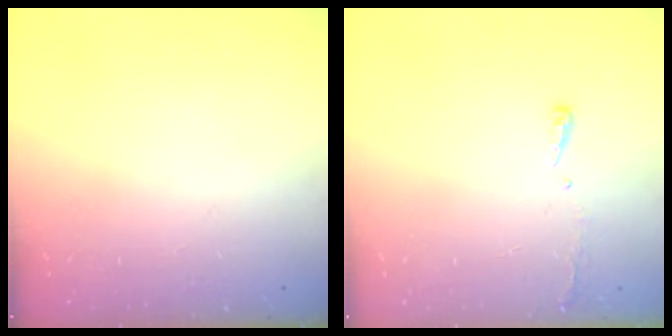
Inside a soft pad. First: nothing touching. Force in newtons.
{"total": 3.2, "press": 3.2, "slide": 0.6}